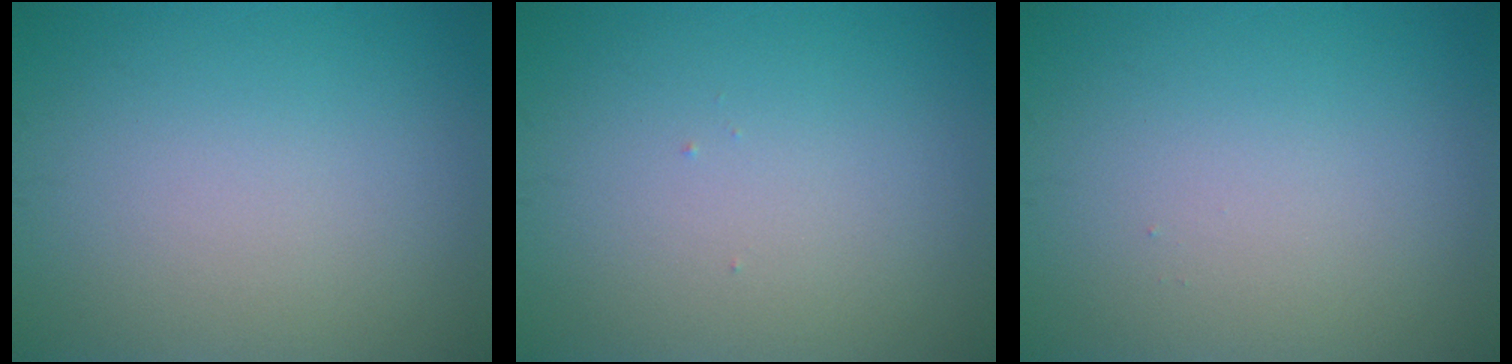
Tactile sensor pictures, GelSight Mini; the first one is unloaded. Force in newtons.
{"total": 0.0}
{"total": 0.0}